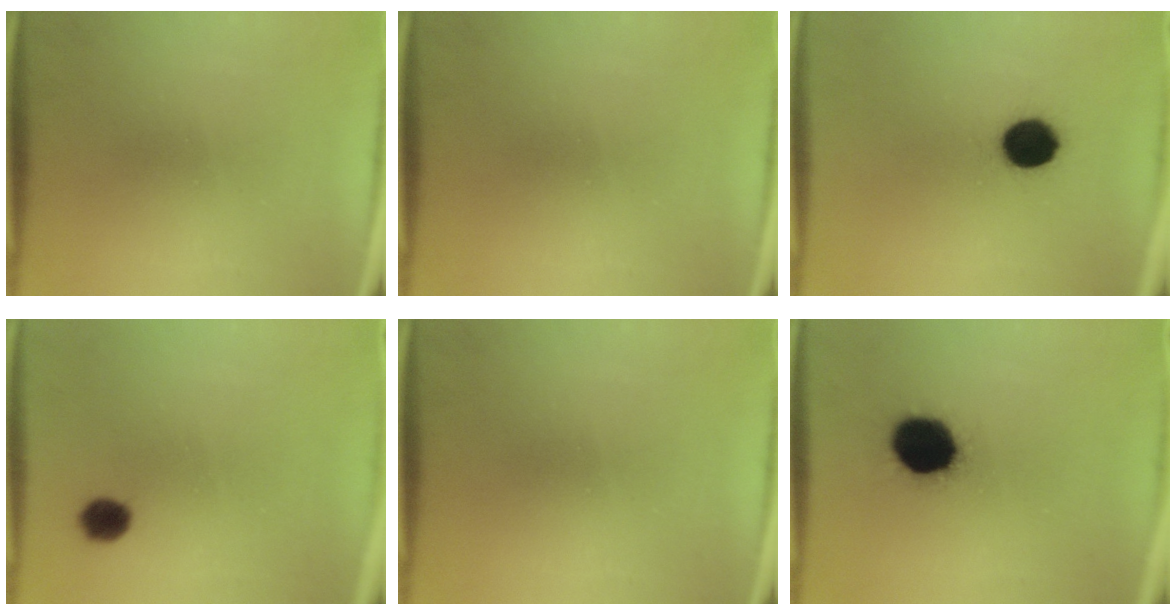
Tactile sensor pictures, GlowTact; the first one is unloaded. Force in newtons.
{"total": 0.0}
{"total": 9.2}
{"total": 4.4}
{"total": 0.0}
{"total": 14.2}